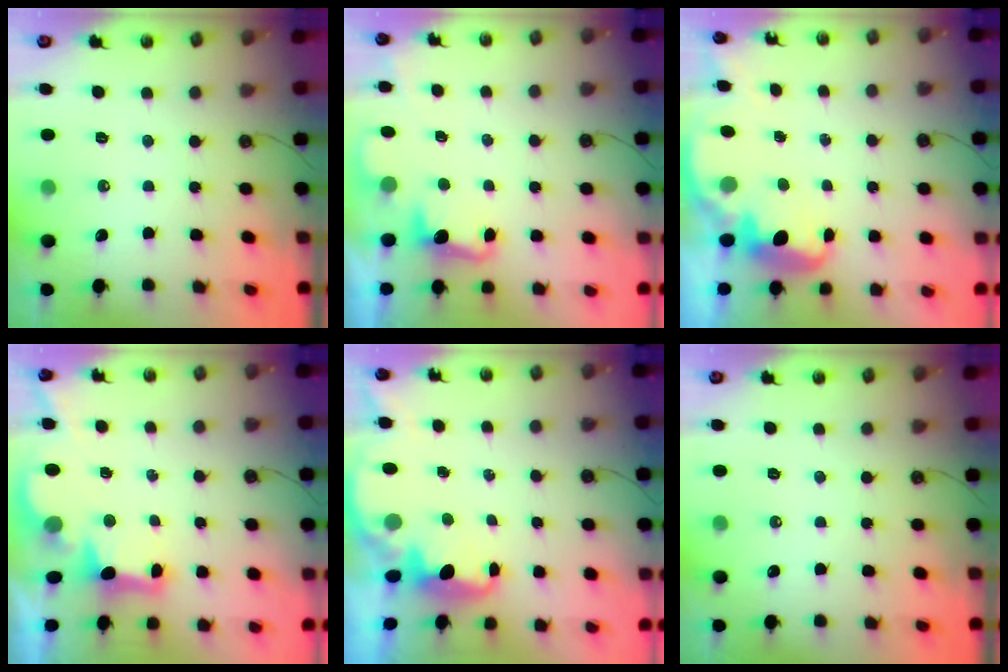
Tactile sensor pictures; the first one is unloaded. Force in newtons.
{"total": 2.2, "press": 2.0, "slide": 1.0}
{"total": 3.2, "press": 3.2, "slide": 0.6}
{"total": 2.8, "press": 2.6, "slide": 0.9}
{"total": 2.4, "press": 2.3, "slide": 0.7}
{"total": 0.0}